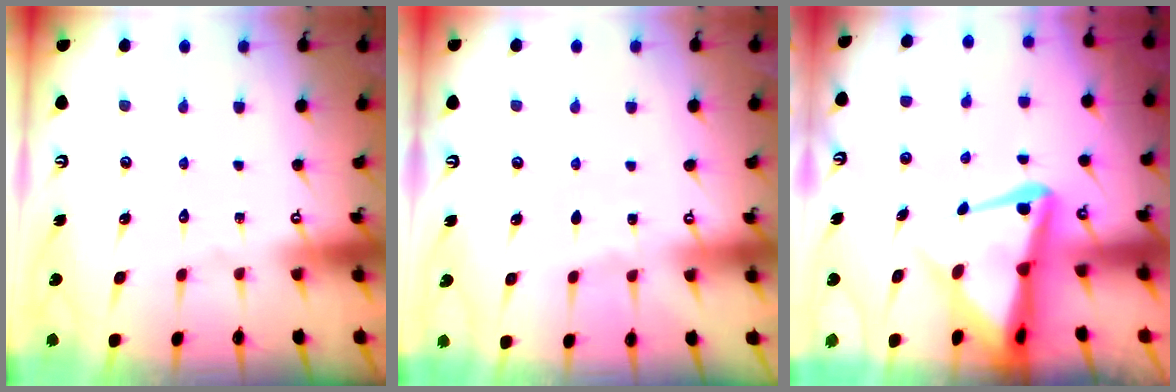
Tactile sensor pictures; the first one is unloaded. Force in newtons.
{"total": 2.5, "press": 2.5, "slide": 0.4}
{"total": 9.2, "press": 9.2, "slide": 1.1}